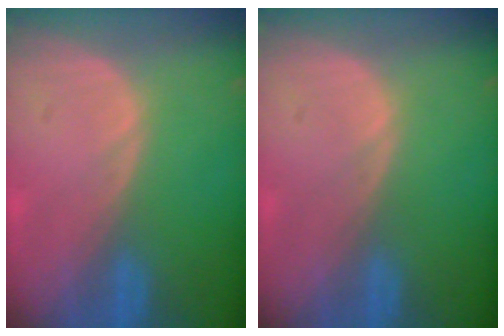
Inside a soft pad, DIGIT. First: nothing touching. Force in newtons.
{"total": 0.0}